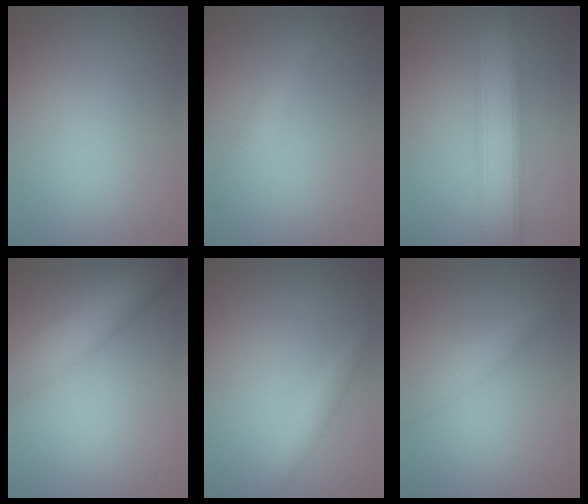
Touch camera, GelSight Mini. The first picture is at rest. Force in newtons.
{"total": 2.7, "press": 2.7, "slide": 0.2}
{"total": 6.6, "press": 6.6, "slide": 0.2}
{"total": 7.2, "press": 7.2, "slide": 0.4}
{"total": 1.4, "press": 1.4, "slide": 0.1}
{"total": 1.9, "press": 1.9, "slide": 0.1}